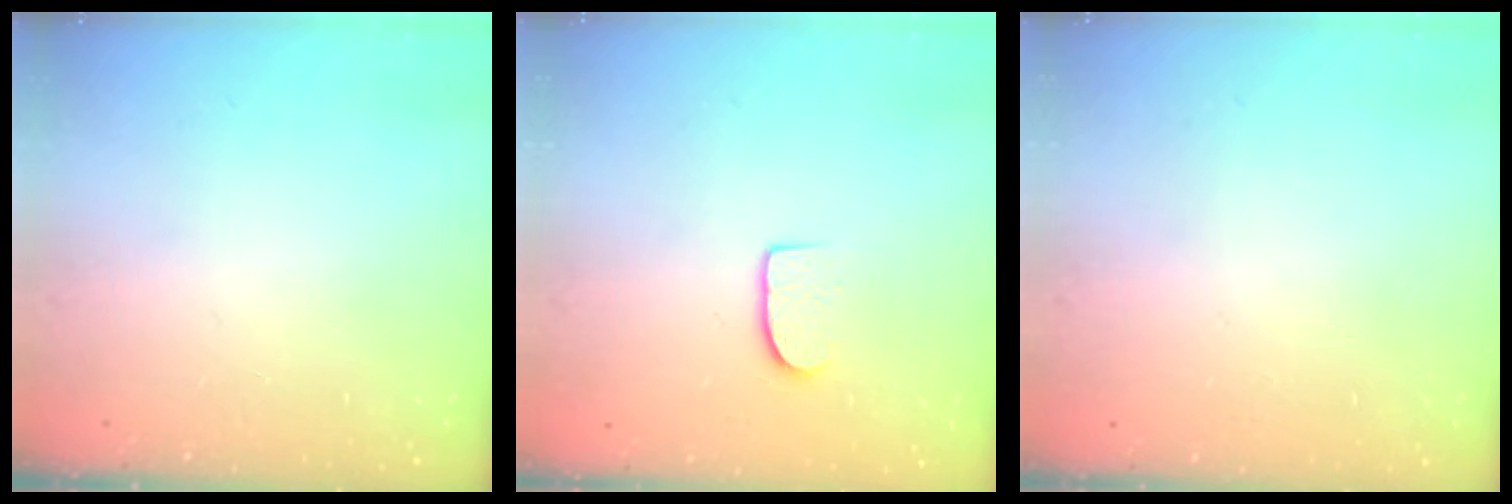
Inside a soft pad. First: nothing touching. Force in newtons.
{"total": 7.3, "press": 7.3, "slide": 0.6}
{"total": 0.0}